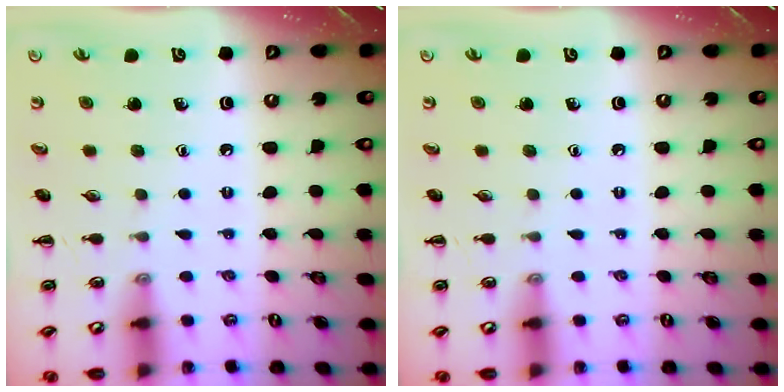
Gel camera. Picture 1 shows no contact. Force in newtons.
{"total": 0.0}